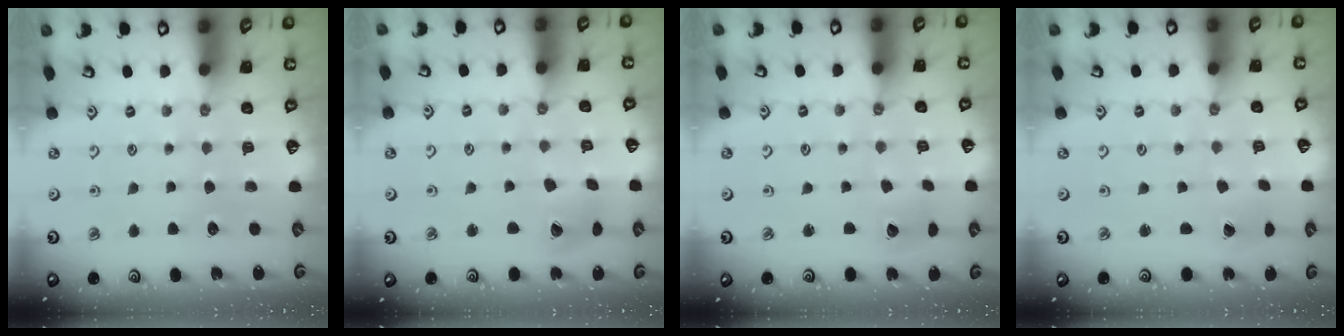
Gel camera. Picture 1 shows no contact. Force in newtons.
{"total": 6.7, "press": 6.6, "slide": 0.9}
{"total": 2.1, "press": 2.1, "slide": 0.3}
{"total": 0.6, "press": 0.6, "slide": 0.1}